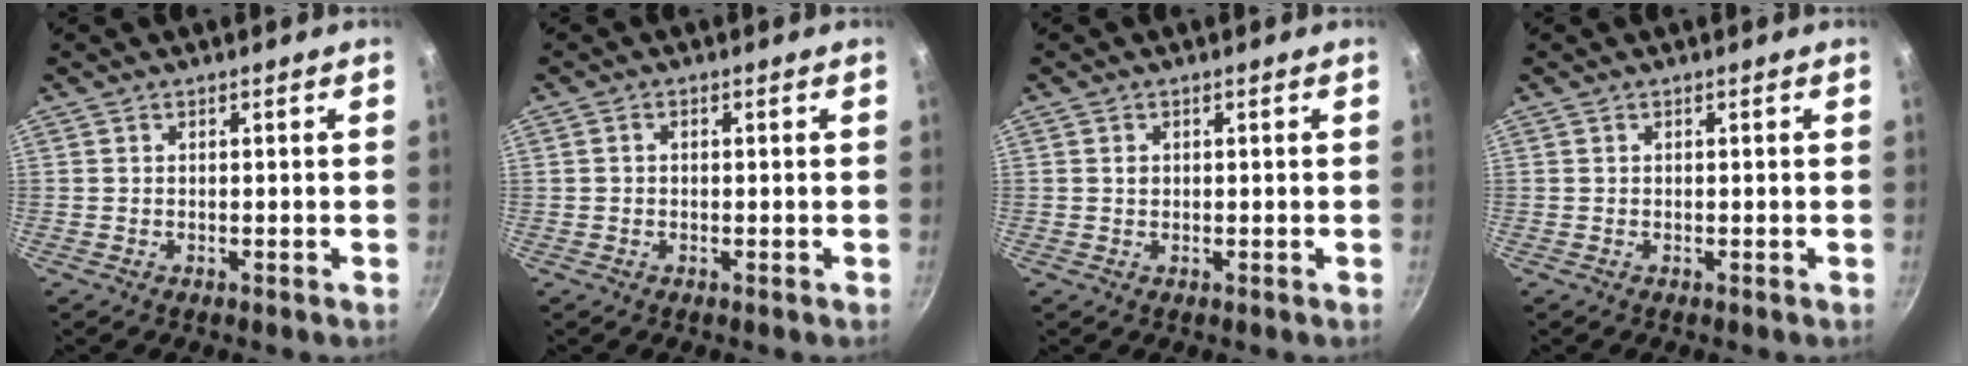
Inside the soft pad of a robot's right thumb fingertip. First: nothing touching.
{"total": 0.8, "force": [-0.1, 0.7, 0.5], "torque": [-0.010, 0.007, -0.001]}
{"total": 0.9, "force": [0.2, 0.8, 0.4], "torque": [-0.005, -0.001, 0.005]}
{"total": 0.0}